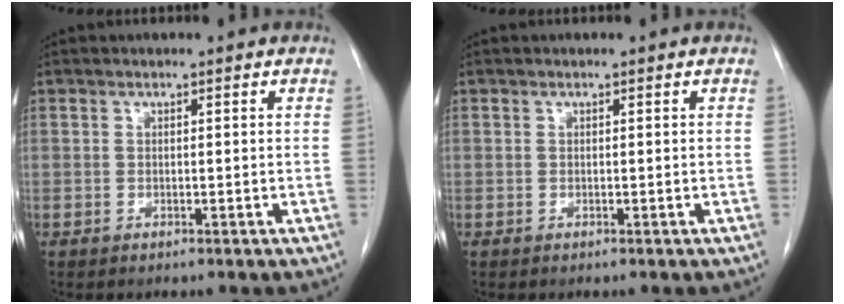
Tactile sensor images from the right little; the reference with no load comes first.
{"total": 0.0}